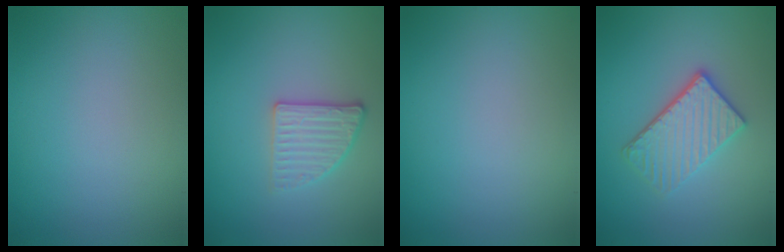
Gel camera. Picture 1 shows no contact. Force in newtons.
{"total": 2.6, "press": 2.3, "slide": 1.3}
{"total": 0.0}
{"total": 3.8, "press": 3.2, "slide": 2.0}